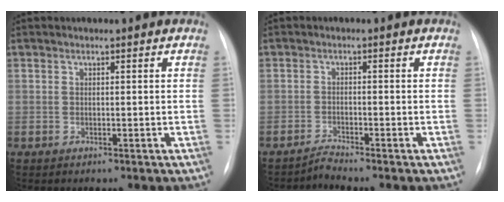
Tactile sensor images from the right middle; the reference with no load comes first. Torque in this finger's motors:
{"motor_torque": [-0.35, -0.33, -0.06, -0.01]}